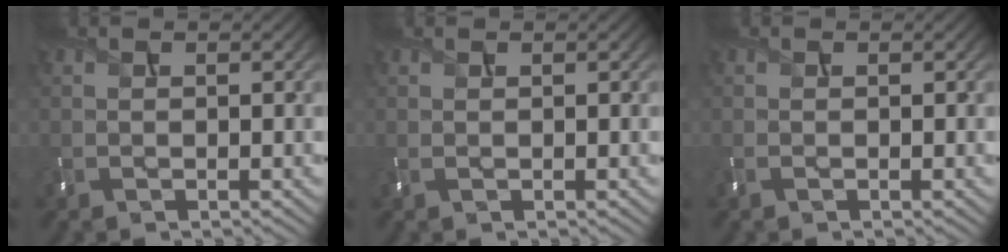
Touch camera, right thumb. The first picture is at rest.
{"total": 0.5, "force": [0.3, 0.1, 0.4], "torque": [-0.012, 0.004, 0.005]}
{"total": 0.6, "force": [-0.3, 0.2, 0.4], "torque": [-0.015, -0.002, -0.007]}